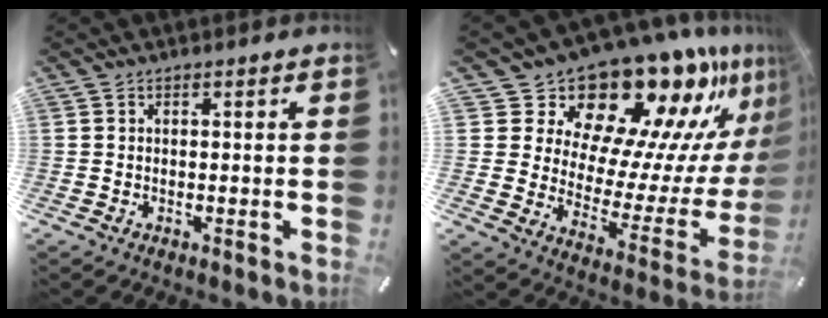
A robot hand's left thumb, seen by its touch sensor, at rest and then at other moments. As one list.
[{"total": 19.9, "force": [17.7, 7.5, 5.1], "torque": [-0.060, -0.180, 0.299]}]